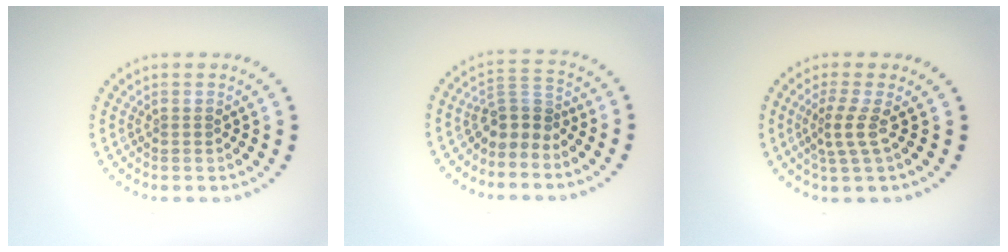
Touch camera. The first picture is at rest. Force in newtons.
{"total": 2.9, "press": 2.1, "slide": 2.0}
{"total": 2.3, "press": 1.5, "slide": 1.7}